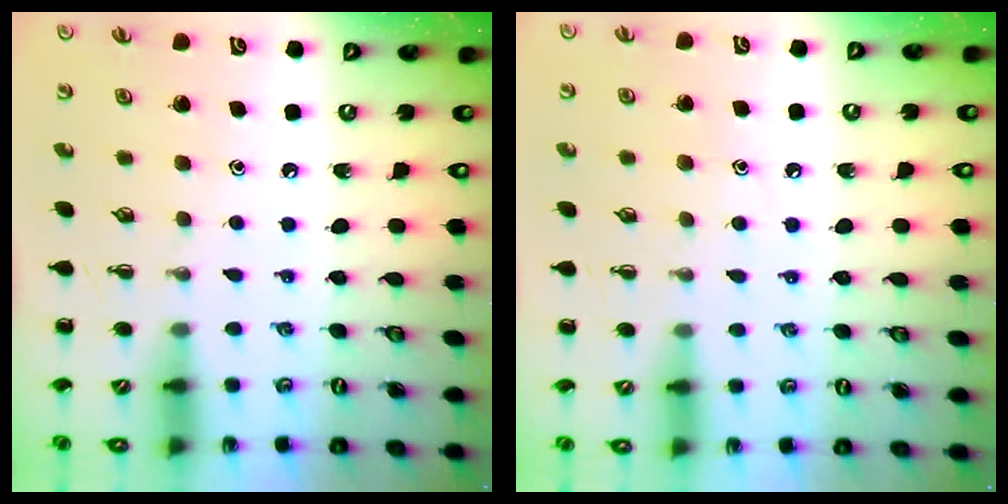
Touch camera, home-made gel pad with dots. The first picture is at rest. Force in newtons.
{"total": 5.6, "press": 5.4, "slide": 1.4}